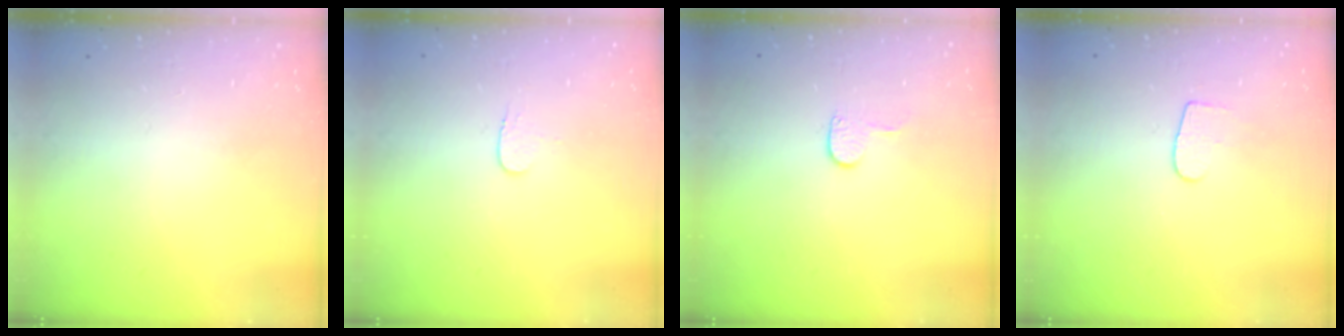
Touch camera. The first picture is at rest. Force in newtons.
{"total": 3.5, "press": 3.5, "slide": 0.4}
{"total": 3.8, "press": 3.8, "slide": 0.4}
{"total": 3.9, "press": 3.9, "slide": 0.4}